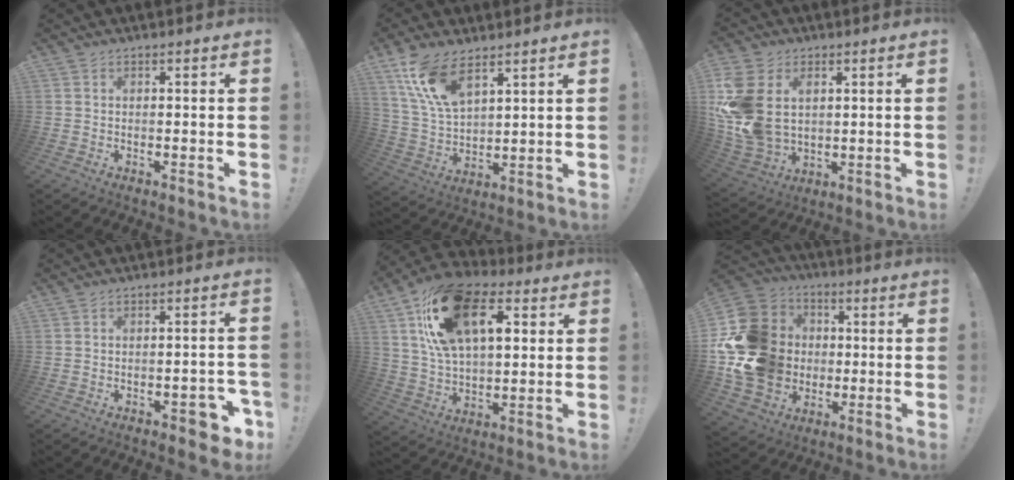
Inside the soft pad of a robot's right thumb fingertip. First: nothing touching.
{"total": 13.5, "force": [8.7, 5.9, 8.4], "torque": [-0.173, -0.039, 0.165]}
{"total": 15.6, "force": [3.5, 11.7, 9.8], "torque": [-0.205, -0.017, 0.068]}
{"total": 6.0, "force": [-3.5, 2.5, 4.2], "torque": [-0.048, 0.019, -0.054]}
{"total": 22.8, "force": [8.9, 13.4, 16.1], "torque": [-0.260, -0.021, 0.161]}
{"total": 21.7, "force": [-0.5, 18.8, 10.9], "torque": [-0.209, 0.013, 0.025]}